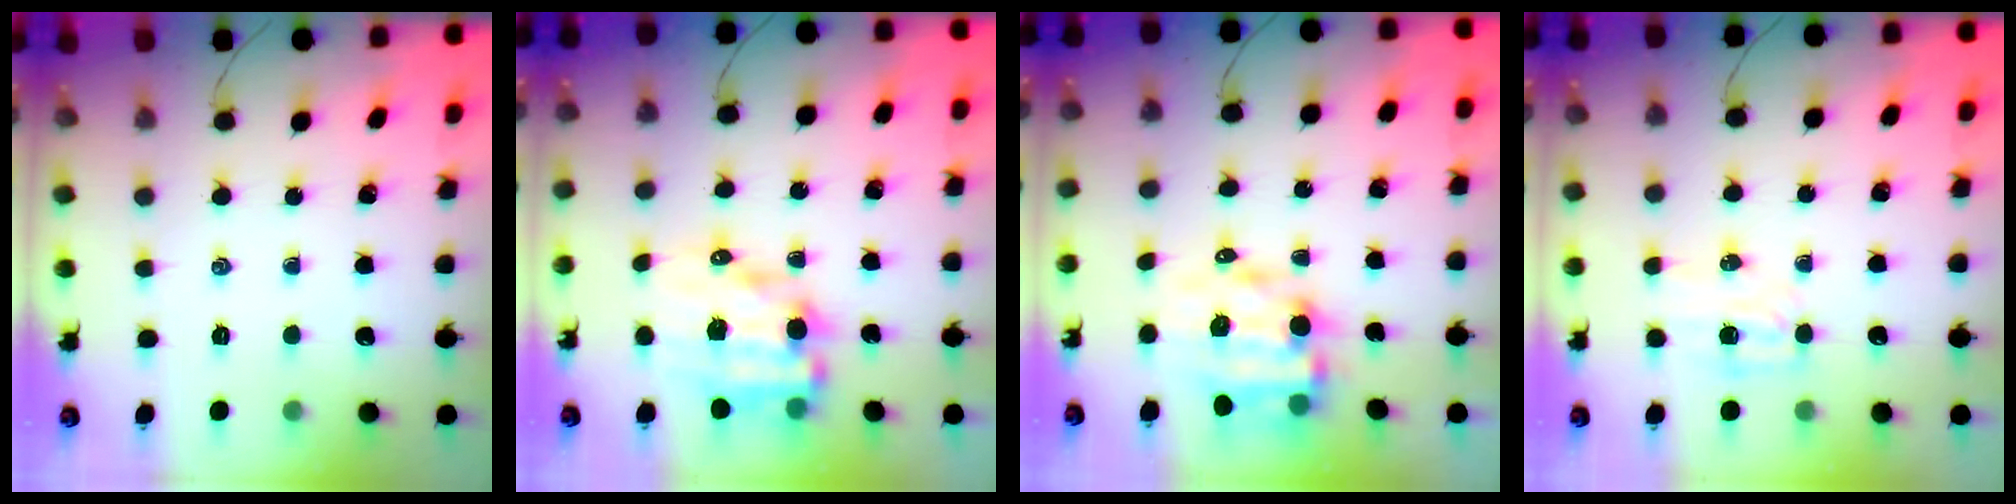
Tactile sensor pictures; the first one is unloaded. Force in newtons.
{"total": 11.3, "press": 10.9, "slide": 2.8}
{"total": 8.1, "press": 7.8, "slide": 2.3}
{"total": 4.5, "press": 4.3, "slide": 1.0}